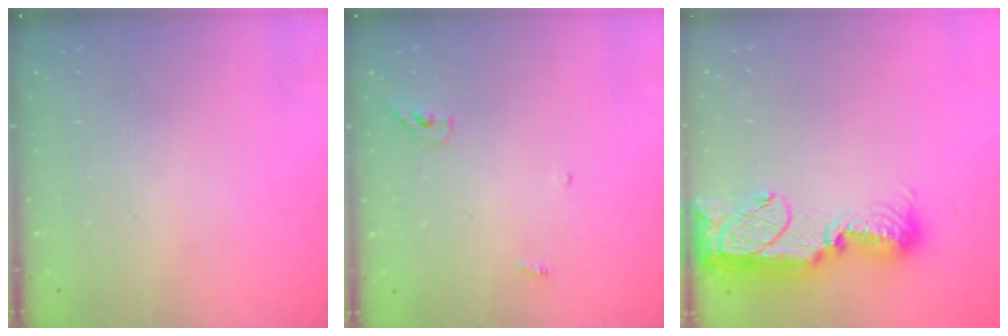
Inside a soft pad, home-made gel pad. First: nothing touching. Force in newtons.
{"total": 3.9, "press": 3.7, "slide": 1.2}
{"total": 16.5, "press": 16.4, "slide": 1.6}